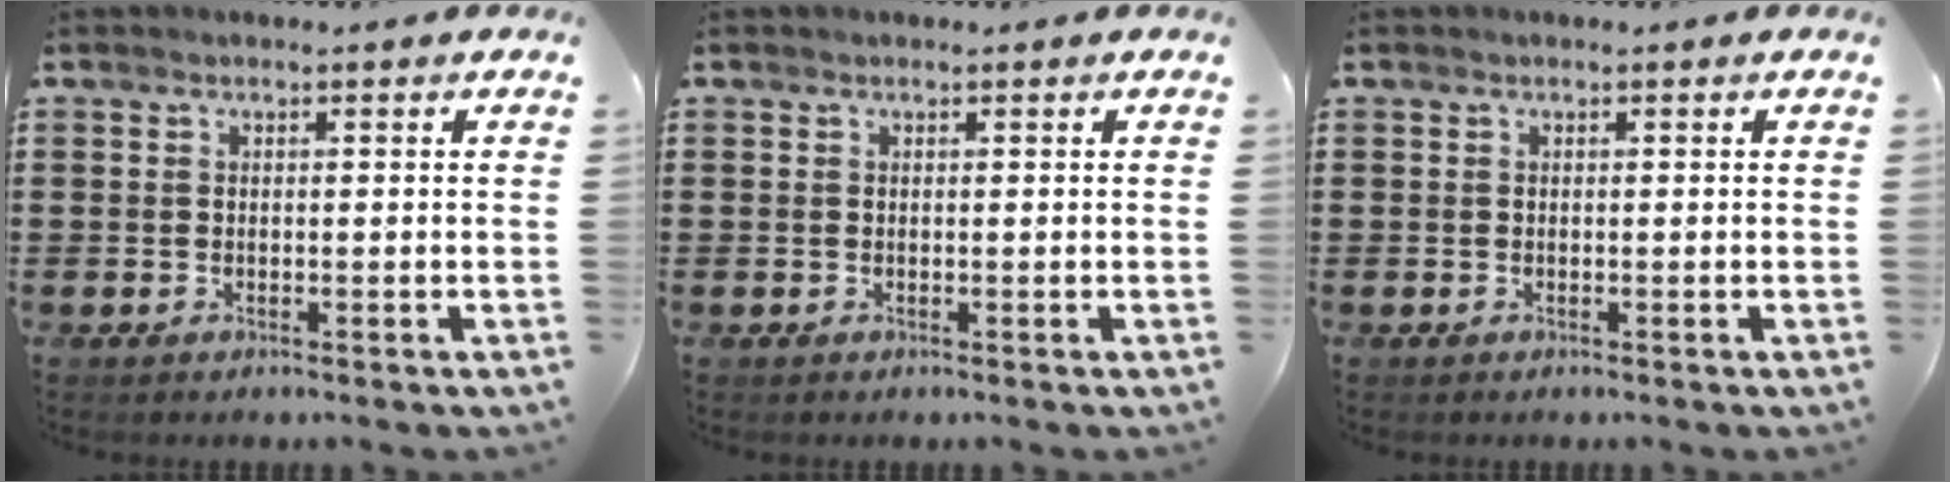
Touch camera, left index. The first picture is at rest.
{"total": 0.0}
{"total": 0.0}